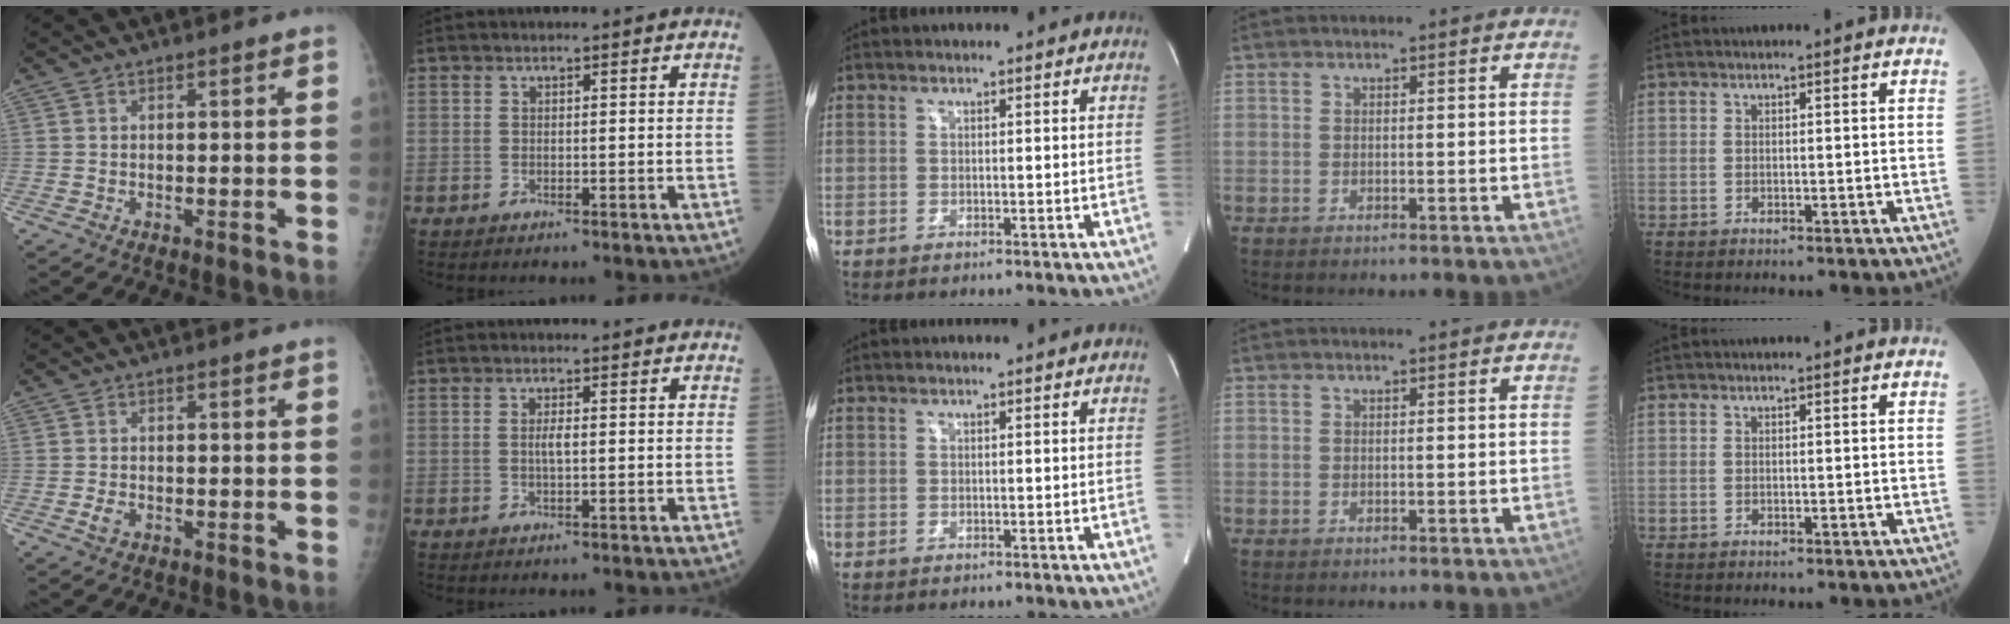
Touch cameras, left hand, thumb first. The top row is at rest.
{"thumb": {"total": 1.4, "force": [-0.5, 0.9, 1.0], "torque": [-0.019, -0.001, -0.010]}, "index": {"total": 1.6, "force": [0.1, 0.3, 1.6], "torque": [-0.034, 0.001, 0.001]}}